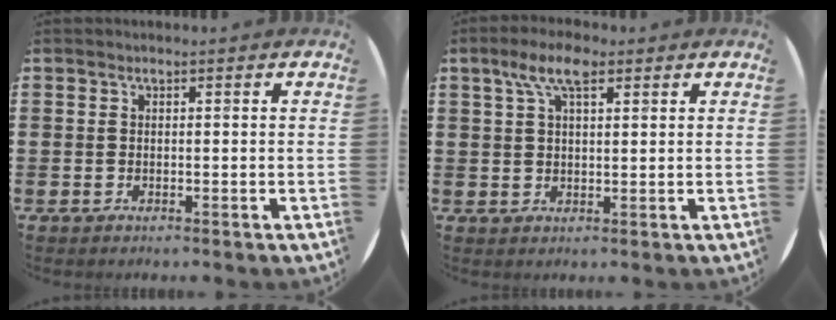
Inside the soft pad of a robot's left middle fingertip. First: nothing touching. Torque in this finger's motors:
{"motor_torque": [0.94, -0.95, 0.18, 0.05]}